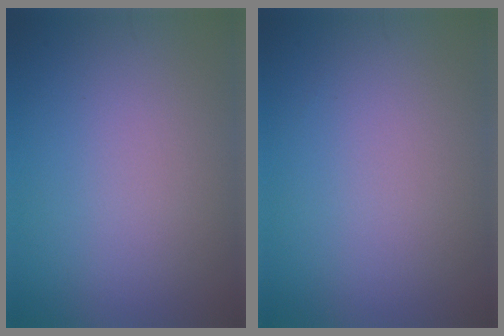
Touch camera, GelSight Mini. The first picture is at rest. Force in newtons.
{"total": 0.0}